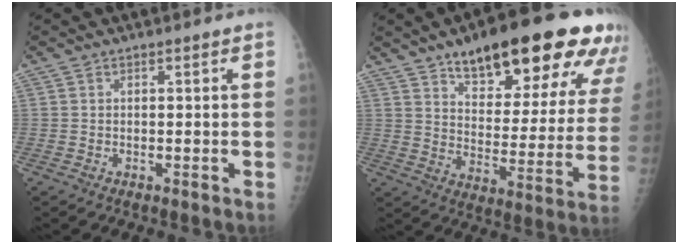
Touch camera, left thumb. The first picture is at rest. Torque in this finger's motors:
{"motor_torque": [0.52, 1.02, 1.77, -1.00, 0.16]}